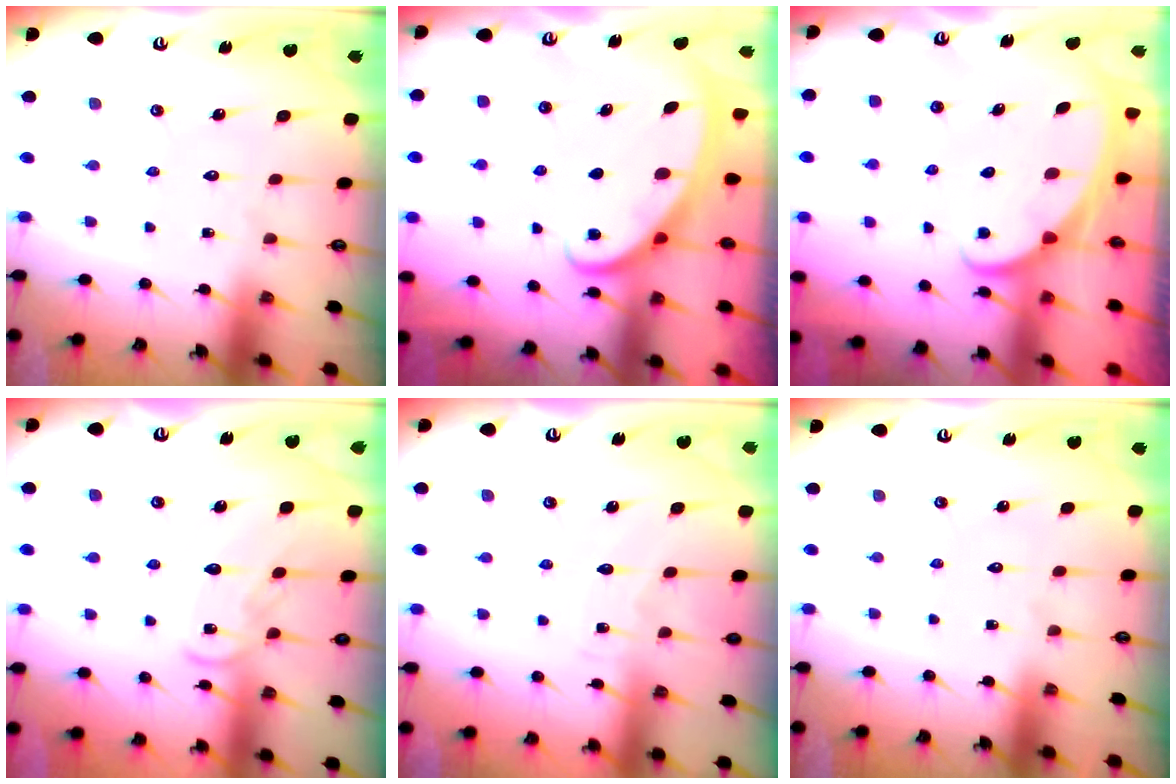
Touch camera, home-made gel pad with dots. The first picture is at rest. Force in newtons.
{"total": 2.6, "press": 2.6, "slide": 0.3}
{"total": 1.8, "press": 1.8, "slide": 0.1}
{"total": 10.3, "press": 10.2, "slide": 0.7}
{"total": 3.2, "press": 3.2, "slide": 0.4}
{"total": 0.0}